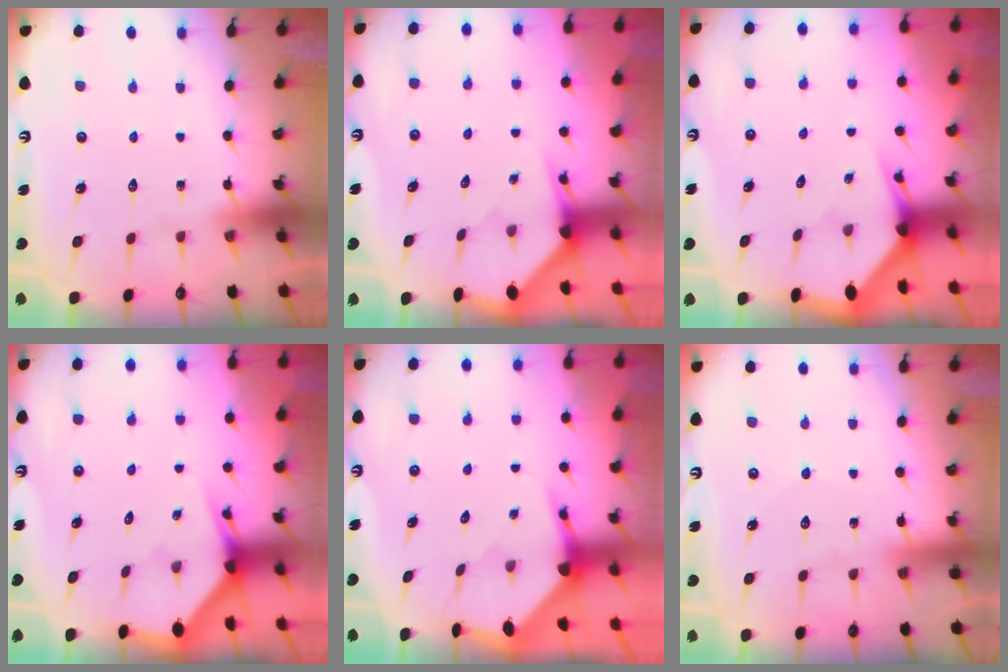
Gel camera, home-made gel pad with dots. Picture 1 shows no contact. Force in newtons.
{"total": 2.7, "press": 2.7, "slide": 0.2}
{"total": 3.0, "press": 3.0, "slide": 0.2}
{"total": 2.7, "press": 2.7, "slide": 0.1}
{"total": 3.6, "press": 3.6, "slide": 0.5}
{"total": 3.9, "press": 3.9, "slide": 0.5}